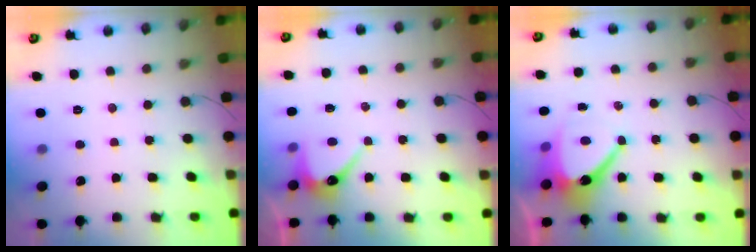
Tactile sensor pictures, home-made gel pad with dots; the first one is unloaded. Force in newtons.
{"total": 4.8, "press": 4.7, "slide": 0.4}
{"total": 9.9, "press": 9.8, "slide": 0.8}